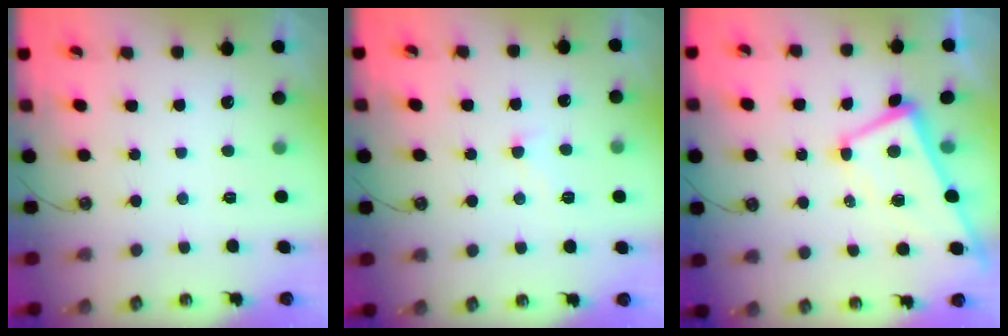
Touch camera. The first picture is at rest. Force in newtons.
{"total": 2.6, "press": 2.6, "slide": 0.5}
{"total": 2.1, "press": 2.0, "slide": 0.7}